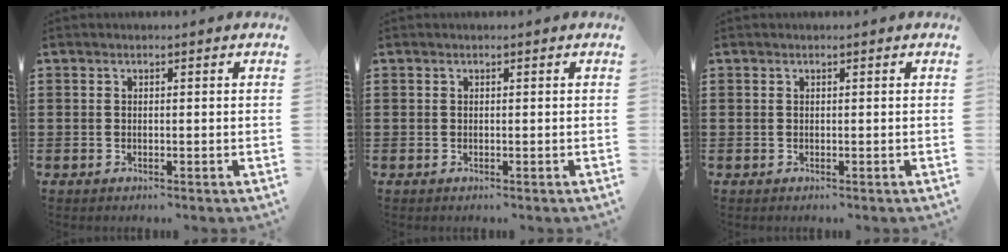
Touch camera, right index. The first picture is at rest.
{"total": 0.0}
{"total": 0.0}